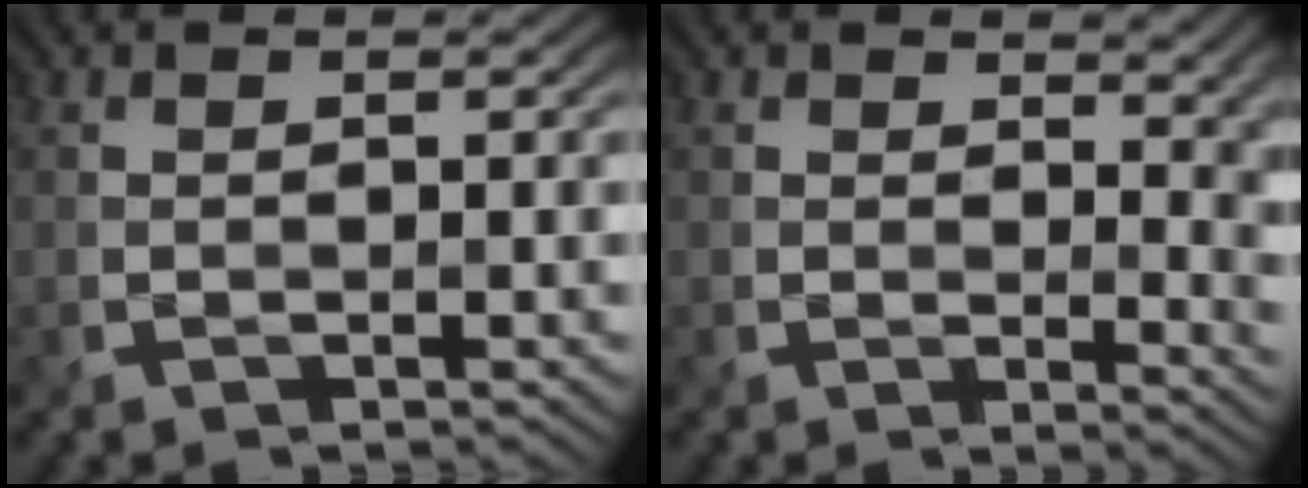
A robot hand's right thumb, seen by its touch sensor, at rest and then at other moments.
{"total": 7.2, "force": [2.8, 4.0, 5.3], "torque": [-0.062, -0.014, 0.062]}